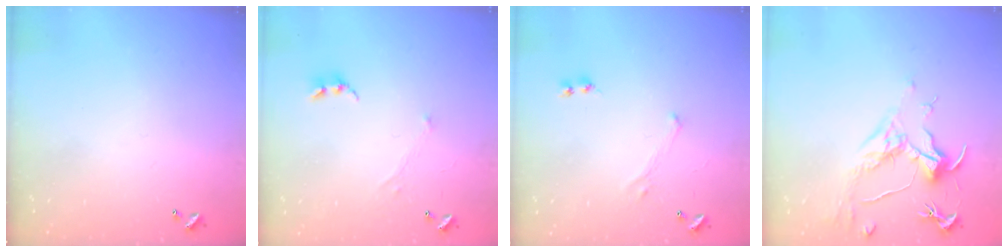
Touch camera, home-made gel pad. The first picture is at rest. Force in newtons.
{"total": 0.7, "press": 0.0, "slide": 0.7}
{"total": 0.0}
{"total": 1.6, "press": 1.4, "slide": 0.8}